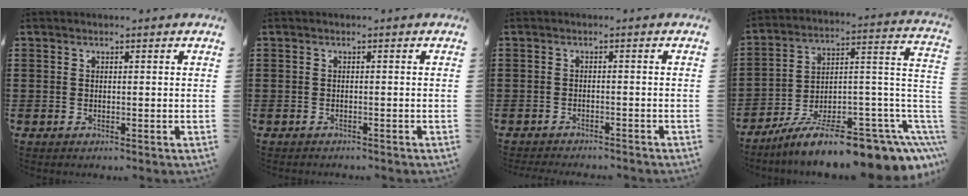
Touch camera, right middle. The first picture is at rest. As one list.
[{"total": 0.5, "force": [-0.5, 0.0, 0.0], "torque": [-0.002, -0.001, -0.011]}, {"total": 1.6, "force": [-1.6, 0.0, 0.0], "torque": [-0.005, -0.001, -0.033]}, {"total": 11.0, "force": [-7.5, 2.1, 7.7], "torque": [-0.119, 0.008, -0.124]}]